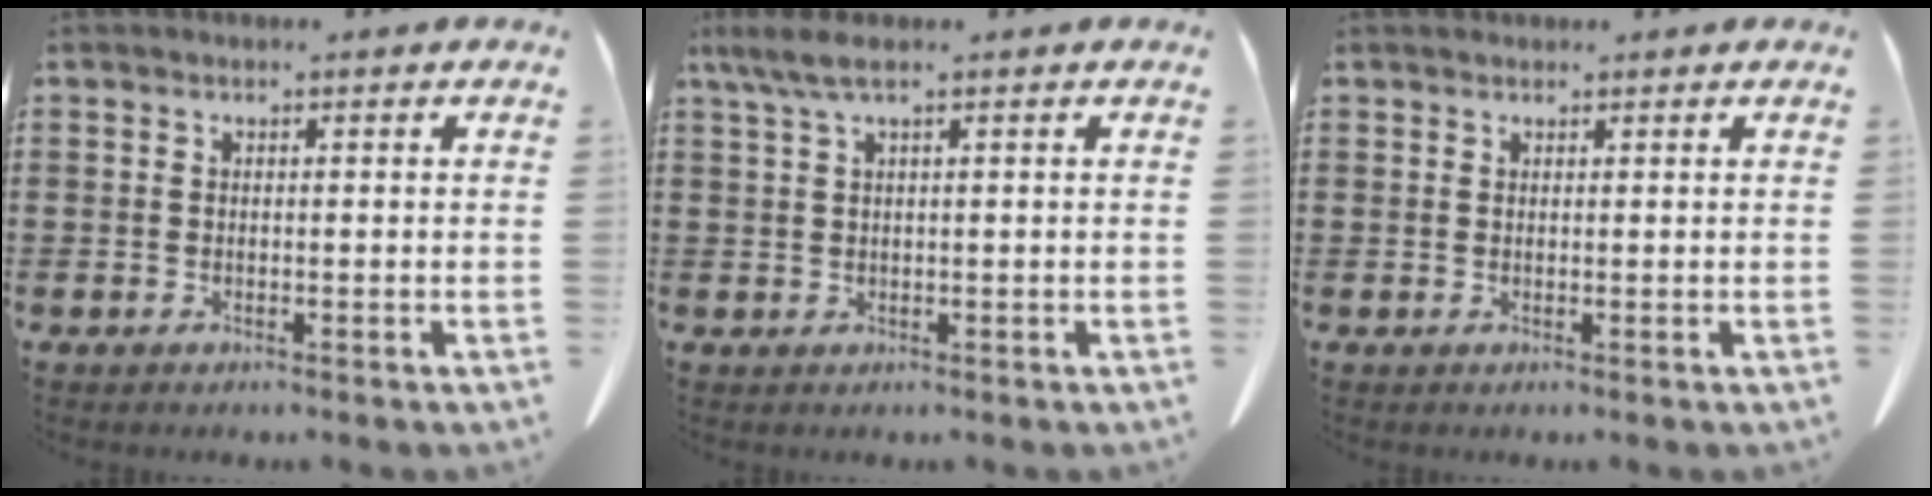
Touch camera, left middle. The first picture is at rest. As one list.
[{"total": 3.0, "force": [1.4, 0.5, 2.6], "torque": [-0.067, -0.004, 0.021]}, {"total": 0.7, "force": [0.6, 0.3, 0.0], "torque": [-0.002, 0.002, 0.013]}]